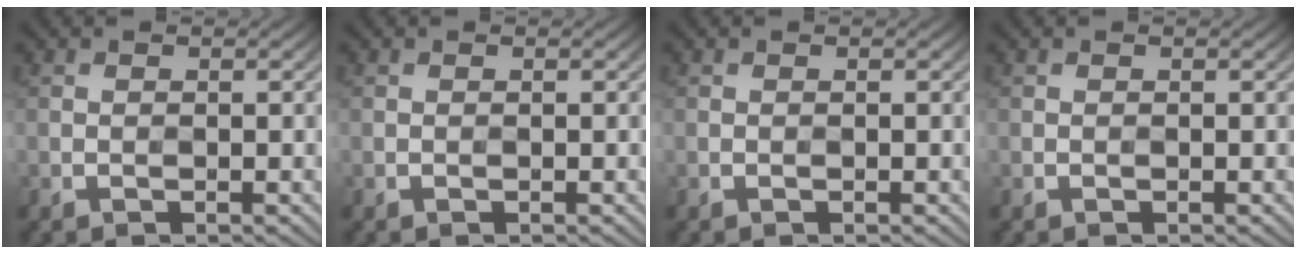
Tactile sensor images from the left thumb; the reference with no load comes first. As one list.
[{"total": 0.0}, {"total": 0.0}, {"total": 0.0}]